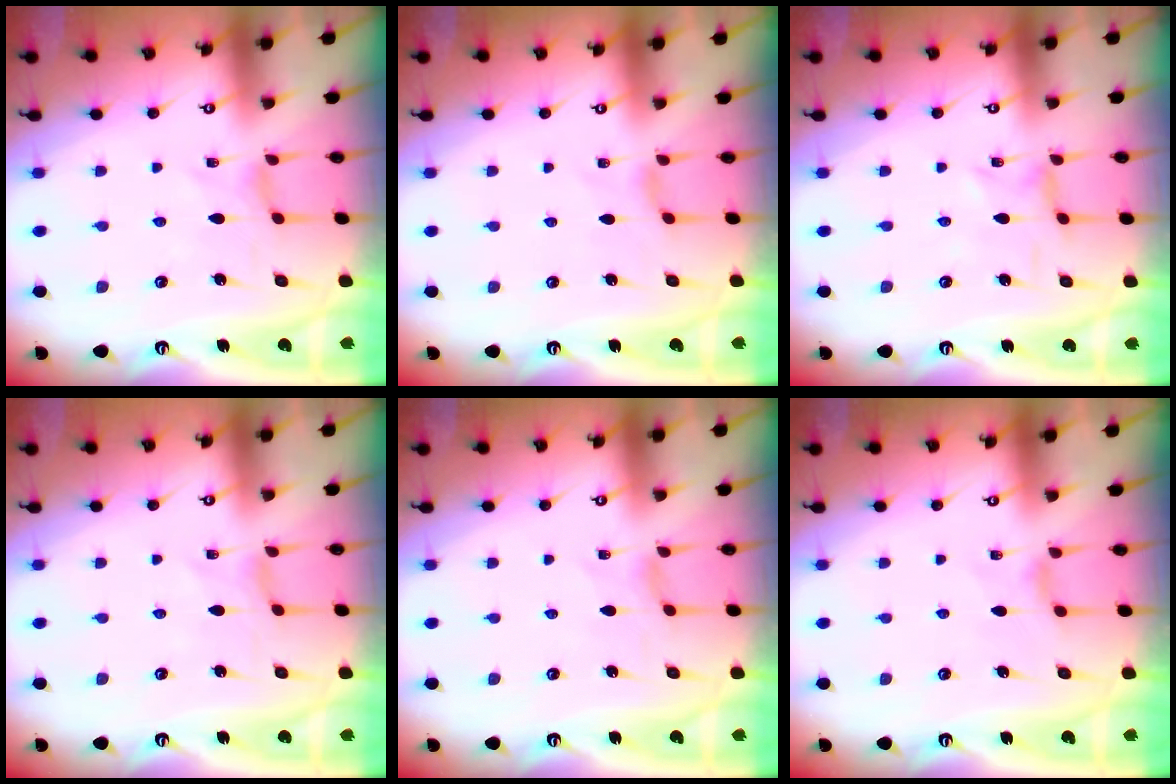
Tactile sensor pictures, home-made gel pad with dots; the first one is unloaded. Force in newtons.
{"total": 0.8, "press": 0.8, "slide": 0.3}
{"total": 0.6, "press": 0.5, "slide": 0.2}
{"total": 0.0}
{"total": 1.1, "press": 1.1, "slide": 0.2}
{"total": 1.6, "press": 1.6, "slide": 0.4}